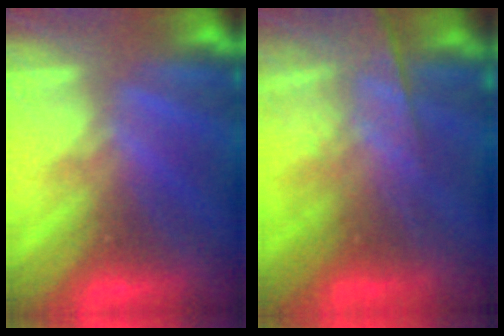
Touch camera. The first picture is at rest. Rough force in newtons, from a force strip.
{"total": 9.0}